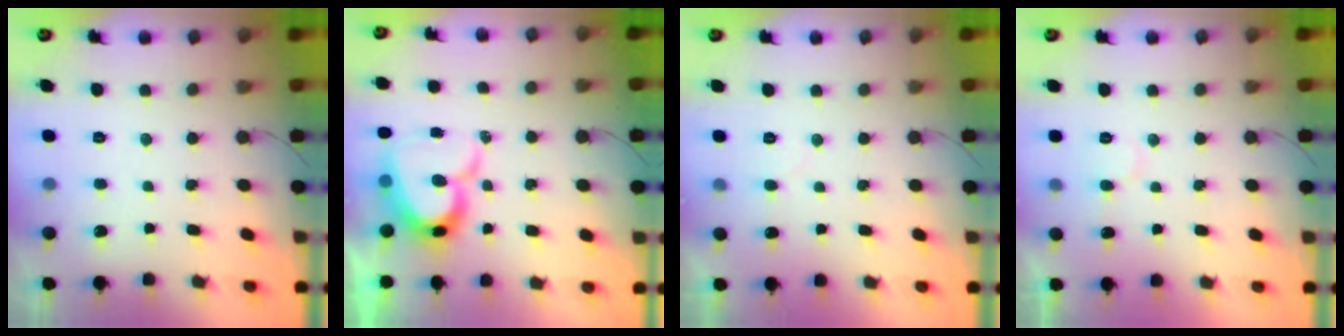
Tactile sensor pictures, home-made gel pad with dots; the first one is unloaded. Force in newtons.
{"total": 13.7, "press": 13.6, "slide": 1.3}
{"total": 4.6, "press": 4.6, "slide": 0.2}
{"total": 5.9, "press": 5.9, "slide": 0.7}